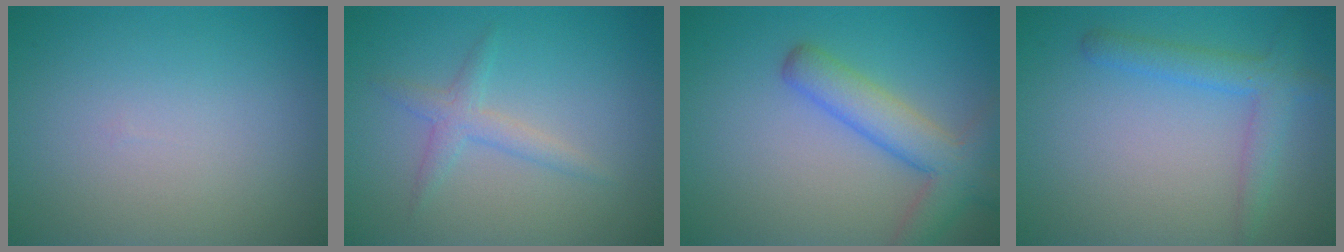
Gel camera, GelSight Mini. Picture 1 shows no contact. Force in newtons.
{"total": 1.9, "press": 1.9, "slide": 0.1}
{"total": 5.0, "press": 5.0, "slide": 0.2}
{"total": 2.9, "press": 2.9, "slide": 0.2}